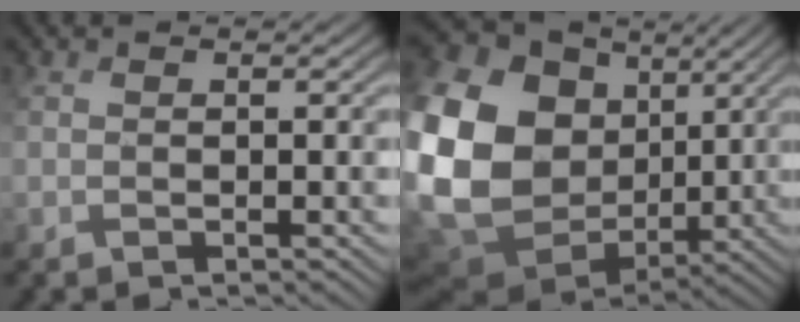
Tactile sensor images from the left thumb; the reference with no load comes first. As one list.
[{"total": 21.6, "force": [3.3, 17.4, 12.3], "torque": [-0.349, -0.005, 0.087]}]